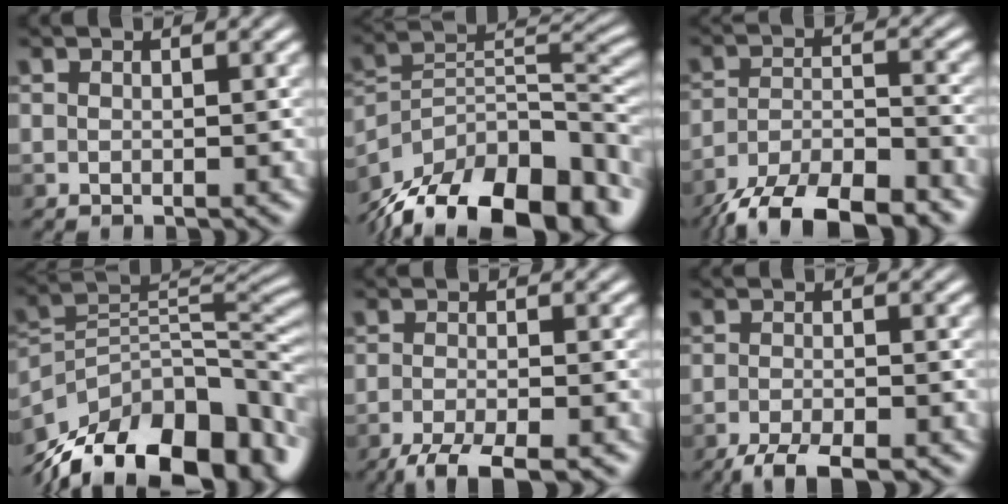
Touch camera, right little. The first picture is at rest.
{"total": 16.8, "force": [-13.5, 6.3, 7.8], "torque": [-0.173, 0.008, -0.221]}
{"total": 8.1, "force": [-7.1, 1.6, 3.5], "torque": [-0.066, -0.004, -0.135]}
{"total": 15.2, "force": [-11.7, 6.3, 7.3], "torque": [-0.143, 0.018, -0.205]}
{"total": 5.0, "force": [-3.8, 0.9, 3.1], "torque": [-0.067, -0.006, -0.073]}
{"total": 4.4, "force": [-3.4, 0.8, 2.6], "torque": [-0.058, -0.002, -0.067]}